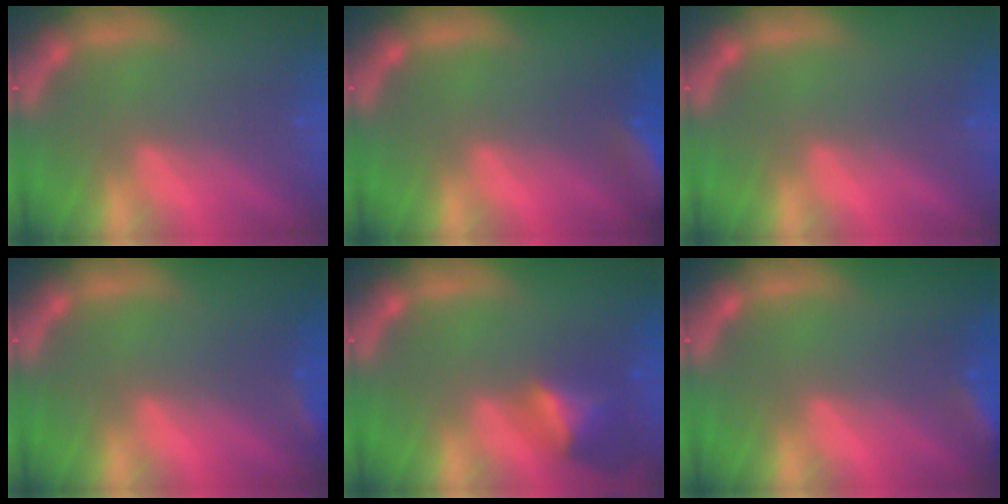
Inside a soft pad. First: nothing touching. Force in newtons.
{"total": 6.5}
{"total": 0.0}
{"total": 1.4}
{"total": 4.0}
{"total": 2.9}